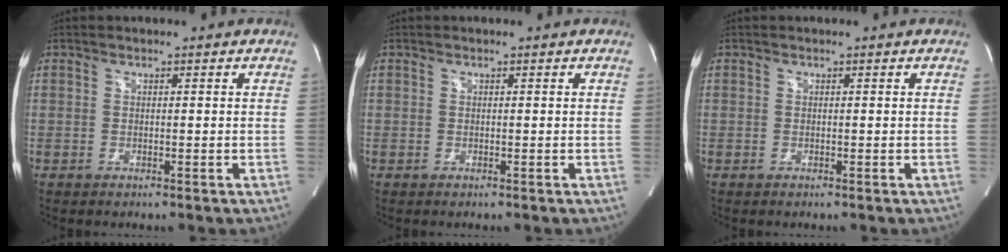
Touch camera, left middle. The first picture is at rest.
{"total": 0.0}
{"total": 0.0}